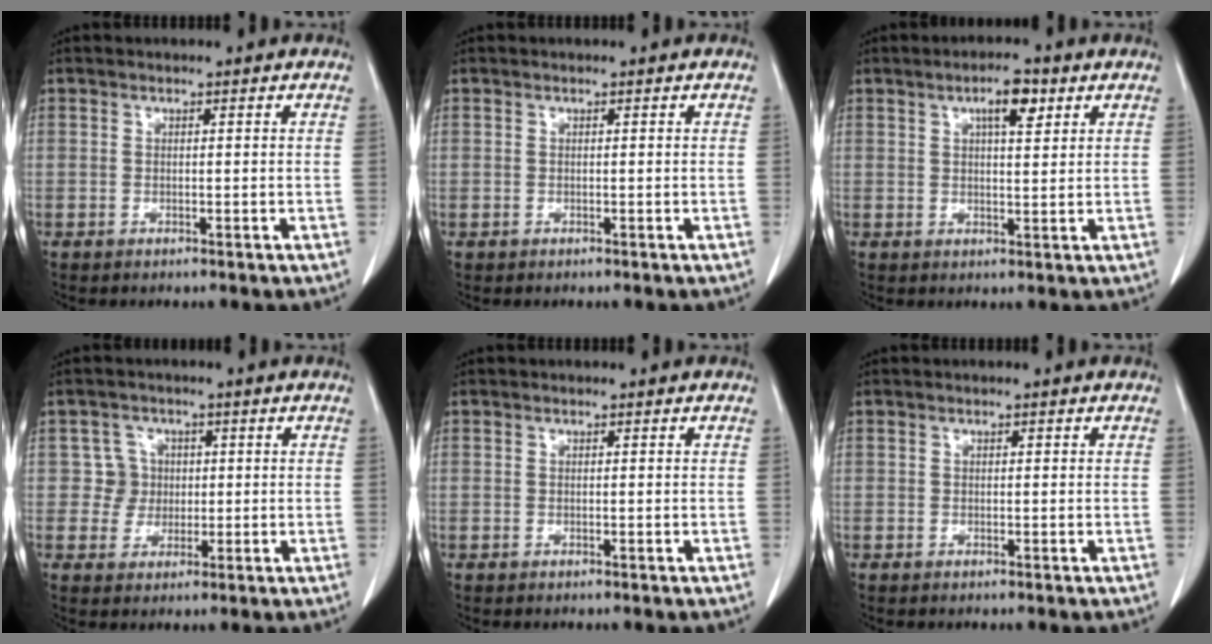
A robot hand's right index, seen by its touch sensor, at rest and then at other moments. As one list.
[{"total": 0.0}, {"total": 4.7, "force": [2.3, 1.2, 3.9], "torque": [-0.068, 0.004, 0.037]}, {"total": 3.8, "force": [0.6, 3.8, -0.1], "torque": [0.014, 0.011, 0.009]}, {"total": 0.0}, {"total": 0.0}]